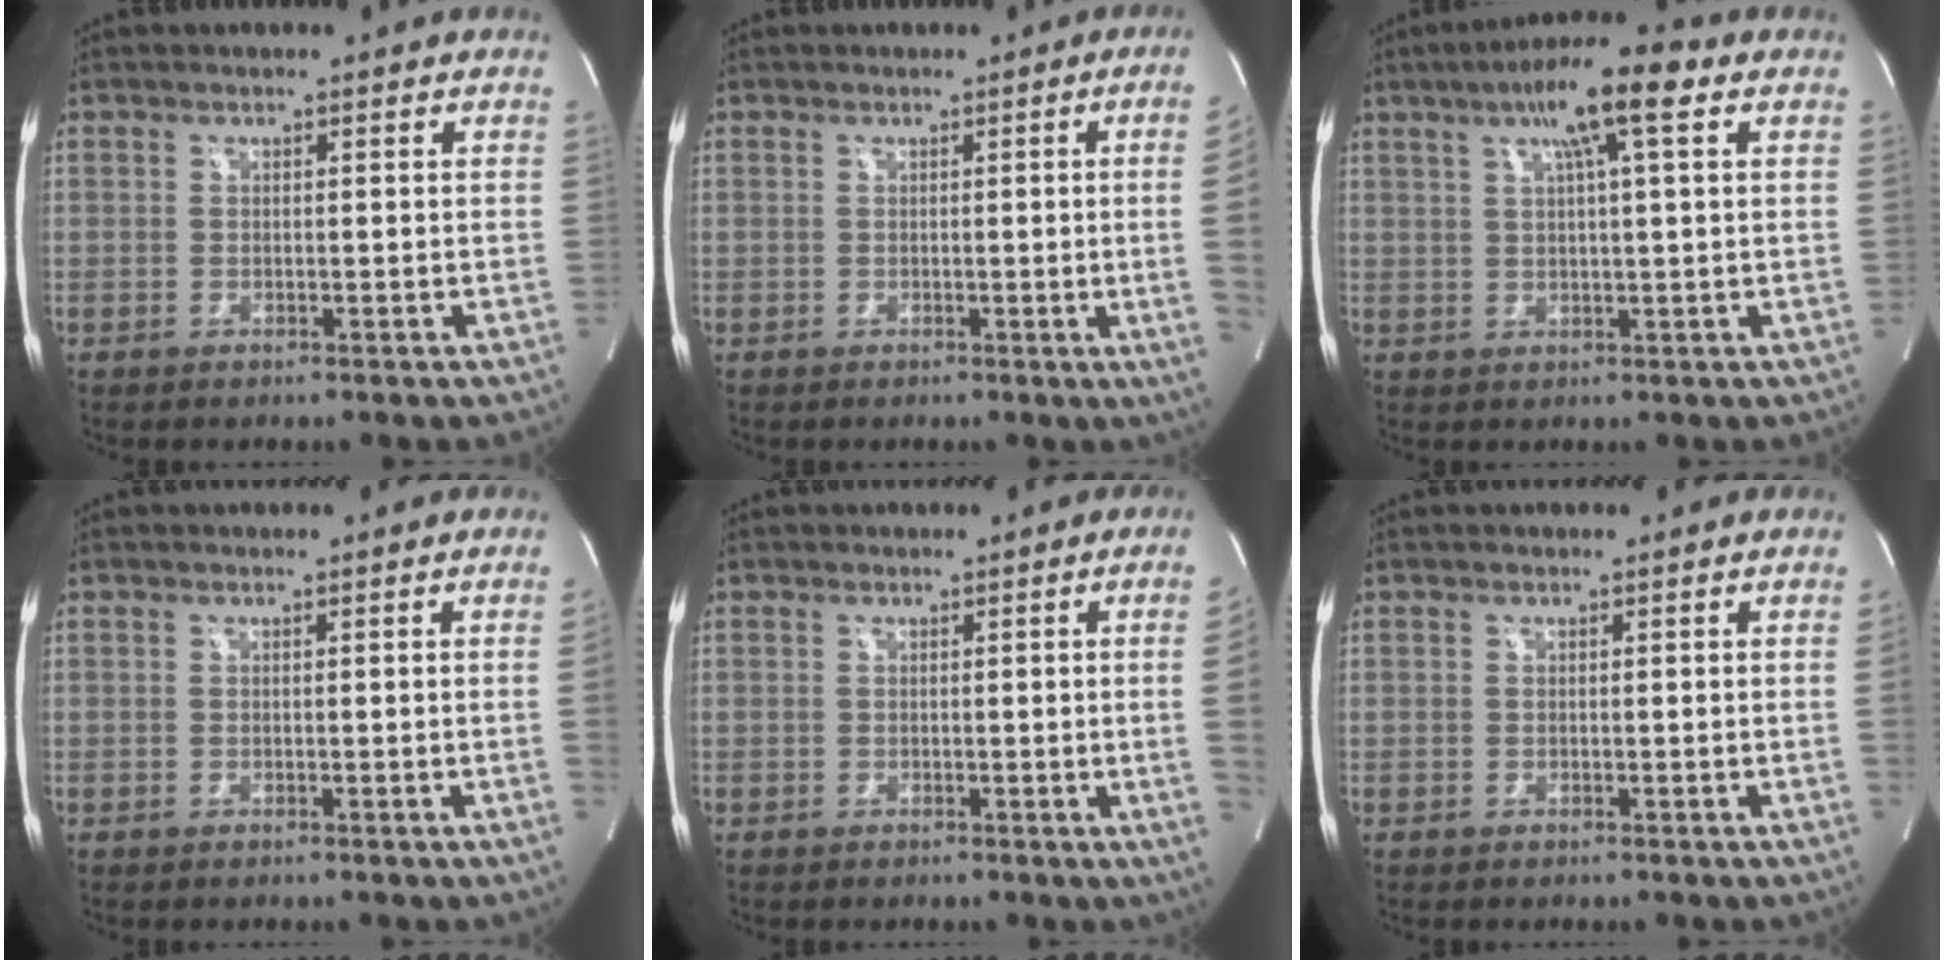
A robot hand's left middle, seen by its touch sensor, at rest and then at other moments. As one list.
[{"total": 6.3, "force": [-0.5, -2.7, 5.6], "torque": [-0.061, -0.013, -0.005]}, {"total": 10.0, "force": [4.7, 0.6, 8.8], "torque": [-0.151, 0.024, 0.069]}, {"total": 1.2, "force": [-0.1, -0.6, 1.0], "torque": [-0.010, 0.000, -0.001]}, {"total": 4.4, "force": [-0.3, -2.0, 3.9], "torque": [-0.047, -0.008, -0.002]}, {"total": 0.6, "force": [-0.1, -0.2, 0.5], "torque": [-0.008, -0.001, -0.002]}]